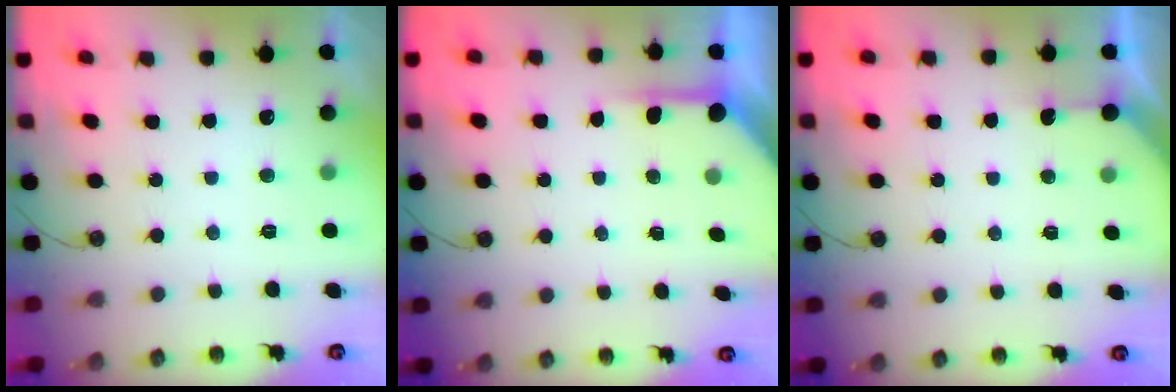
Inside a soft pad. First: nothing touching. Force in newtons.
{"total": 5.2, "press": 5.2, "slide": 0.4}
{"total": 2.7, "press": 2.7, "slide": 0.2}